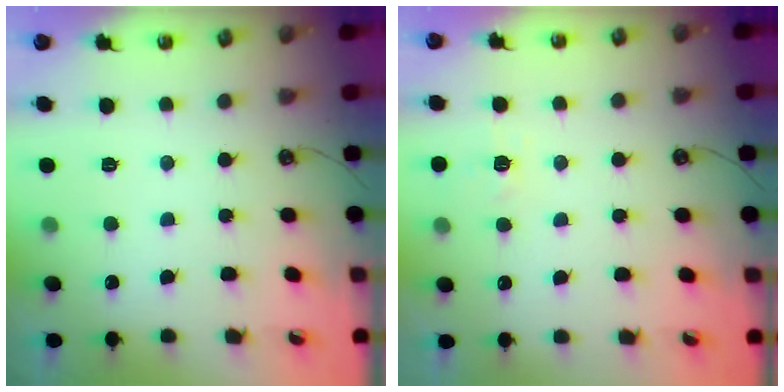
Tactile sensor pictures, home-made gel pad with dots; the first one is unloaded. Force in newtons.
{"total": 5.3, "press": 5.3, "slide": 0.6}